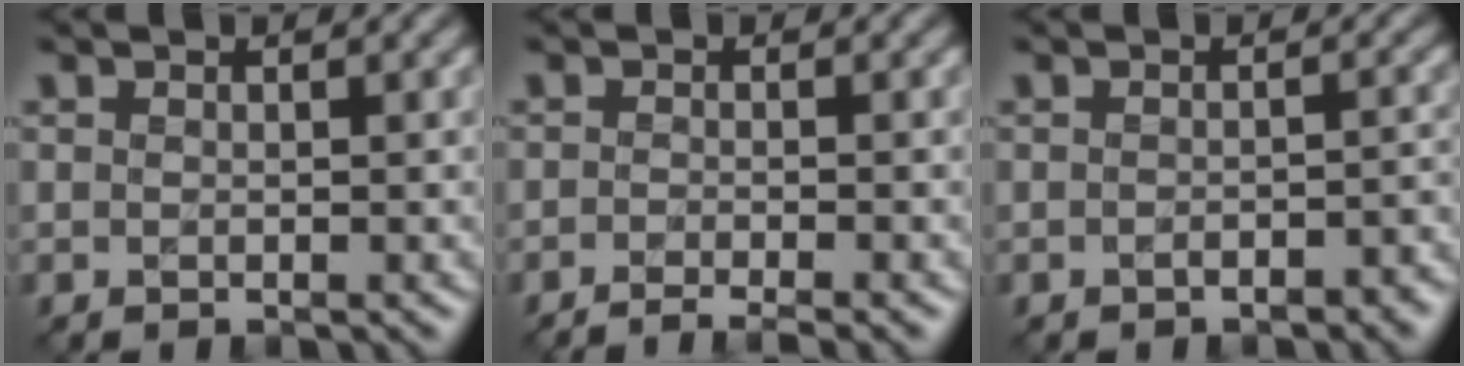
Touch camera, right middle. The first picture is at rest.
{"total": 2.8, "force": [-1.9, 0.5, 2.0], "torque": [-0.018, -0.004, -0.041]}
{"total": 2.4, "force": [-1.4, 0.9, 1.7], "torque": [-0.027, 0.003, -0.017]}